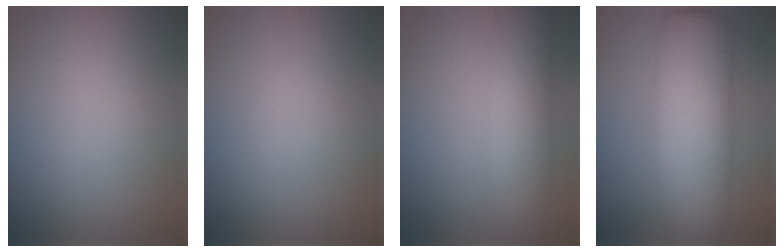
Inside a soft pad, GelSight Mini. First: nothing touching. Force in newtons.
{"total": 0.0}
{"total": 5.8, "press": 5.8, "slide": 0.5}
{"total": 11.3, "press": 11.3, "slide": 0.3}